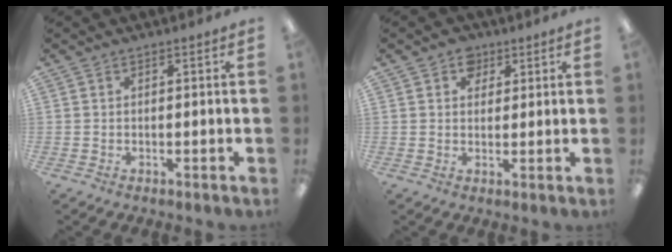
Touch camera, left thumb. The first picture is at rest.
{"total": 4.4, "force": [2.5, 3.2, 1.5], "torque": [-0.015, -0.002, 0.042]}